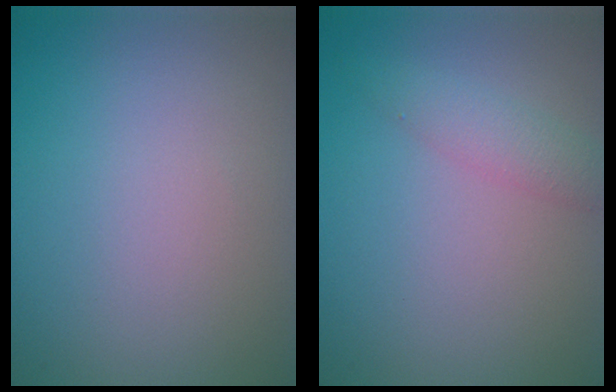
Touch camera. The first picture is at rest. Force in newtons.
{"total": 2.2, "press": 2.2, "slide": 0.1}